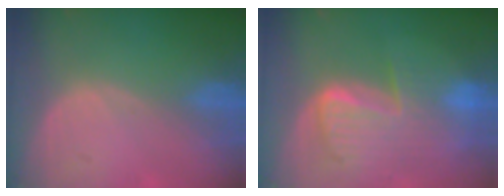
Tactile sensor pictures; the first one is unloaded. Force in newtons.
{"total": 10.1, "press": 8.7, "slide": 5.1}